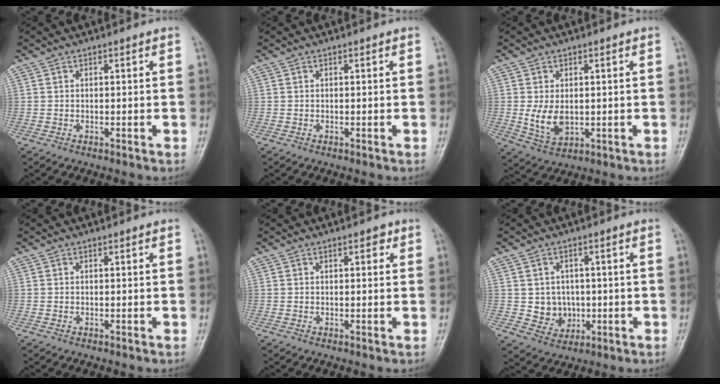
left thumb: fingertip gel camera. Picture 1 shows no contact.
{"total": 0.0}
{"total": 6.0, "force": [0.0, 4.0, 4.5], "torque": [-0.074, -0.012, 0.011]}
{"total": 0.0}
{"total": 1.8, "force": [0.9, 0.9, 1.3], "torque": [-0.010, 0.000, 0.010]}
{"total": 5.9, "force": [-0.1, 5.4, 2.3], "torque": [-0.005, 0.004, 0.008]}